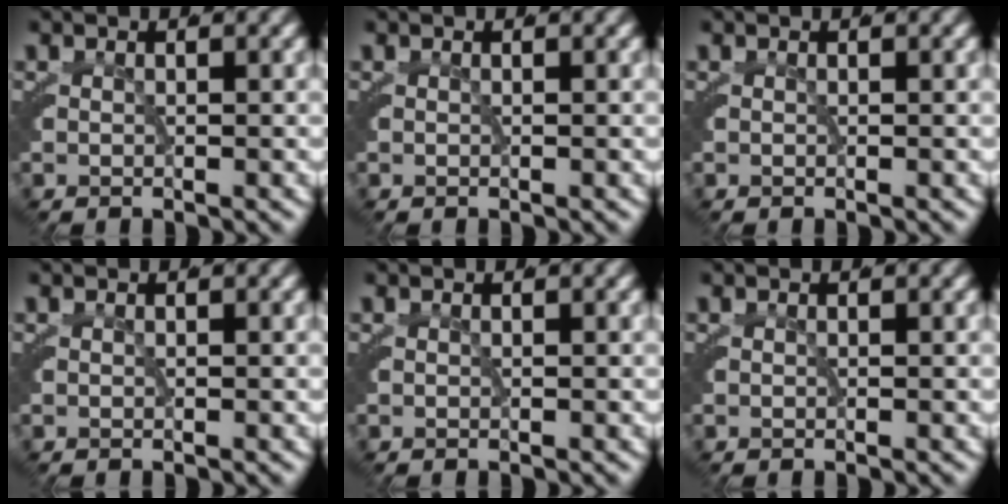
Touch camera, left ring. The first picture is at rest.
{"total": 0.0}
{"total": 0.0}
{"total": 0.0}
{"total": 0.0}
{"total": 0.0}